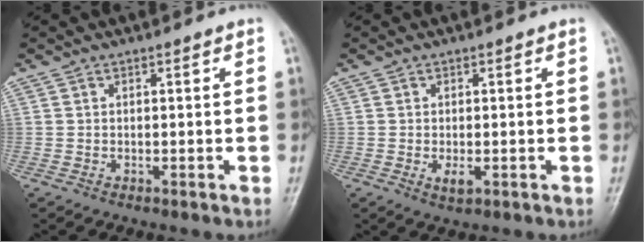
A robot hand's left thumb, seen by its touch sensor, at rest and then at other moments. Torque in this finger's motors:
{"motor_torque": [-0.15, 0.23, -0.04, 0.12, 0.01]}